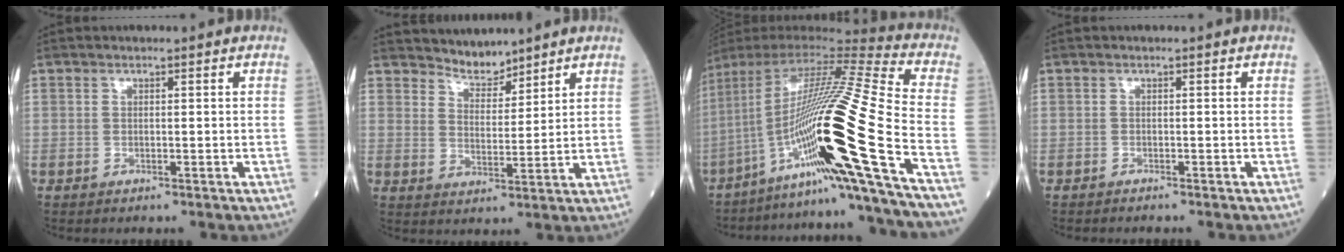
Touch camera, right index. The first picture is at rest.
{"total": 4.3, "force": [4.2, 1.0, 0.2], "torque": [-0.008, 0.006, 0.082]}
{"total": 25.8, "force": [-10.4, -2.3, 23.5], "torque": [-0.402, -0.020, -0.182]}
{"total": 0.6, "force": [-0.6, 0.0, 0.1], "torque": [-0.007, -0.001, -0.009]}